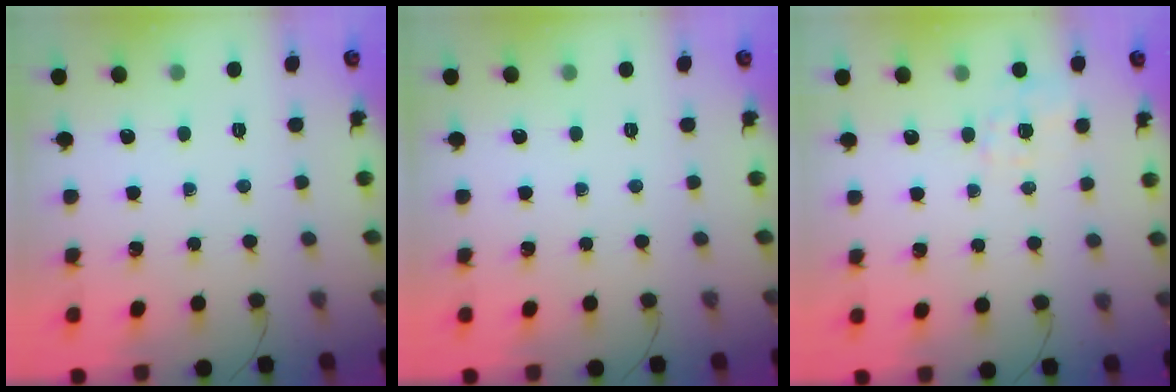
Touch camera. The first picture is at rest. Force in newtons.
{"total": 0.0}
{"total": 4.9, "press": 4.5, "slide": 1.9}